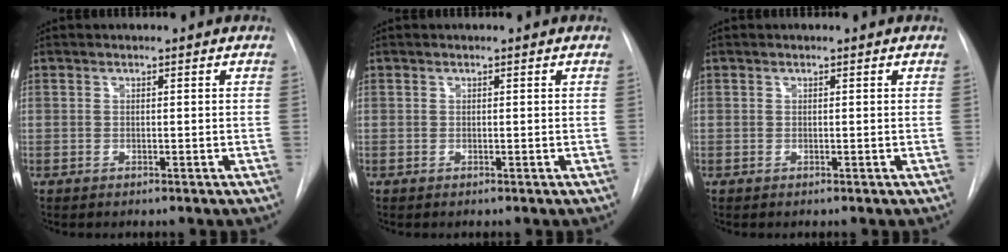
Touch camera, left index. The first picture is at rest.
{"total": 0.0}
{"total": 0.0}